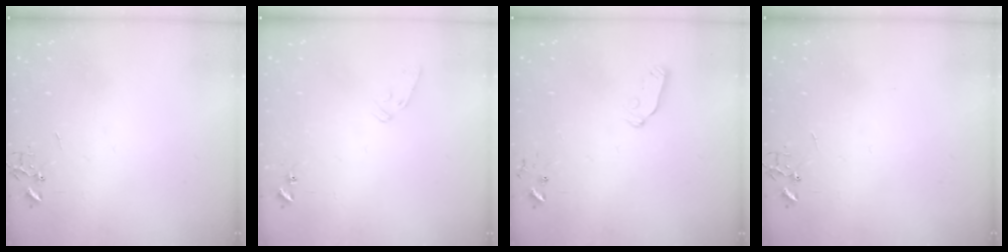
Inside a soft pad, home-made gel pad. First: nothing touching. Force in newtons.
{"total": 6.7, "press": 6.7, "slide": 0.7}
{"total": 6.0, "press": 6.0, "slide": 0.5}
{"total": 0.0}